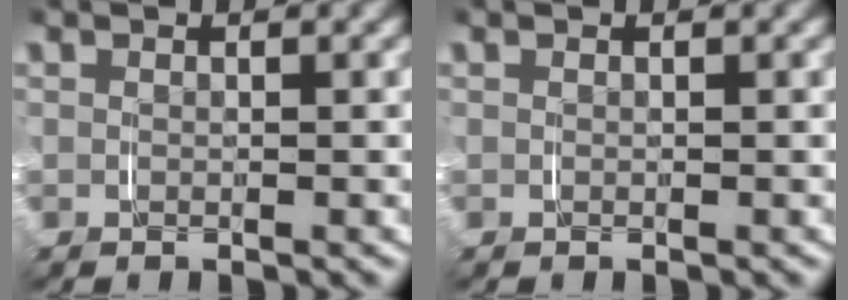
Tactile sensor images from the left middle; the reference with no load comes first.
{"total": 0.0}